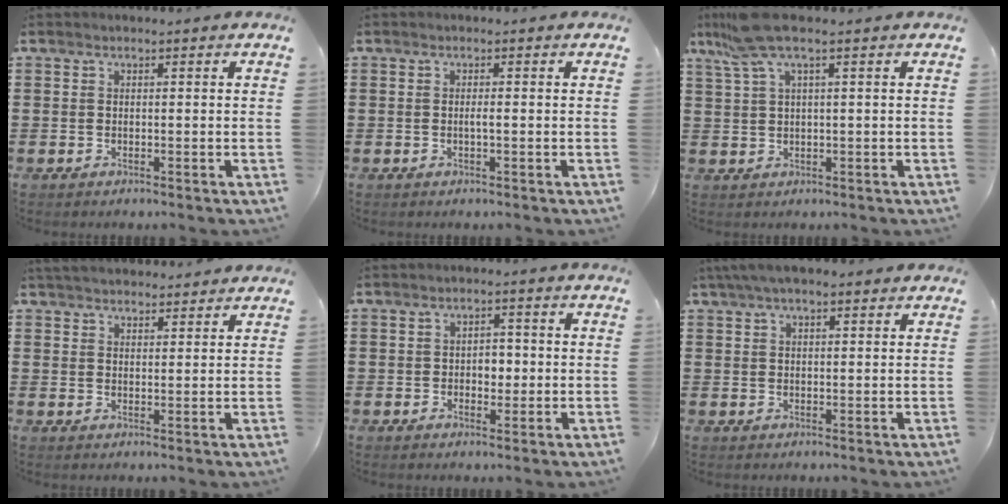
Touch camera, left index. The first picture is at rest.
{"total": 0.8, "force": [-0.2, -0.1, 0.8], "torque": [-0.016, -0.004, -0.004]}
{"total": 6.3, "force": [3.0, 0.8, 5.4], "torque": [-0.133, -0.001, 0.051]}
{"total": 3.1, "force": [3.0, 0.4, 0.3], "torque": [-0.014, -0.002, 0.058]}
{"total": 2.7, "force": [-0.3, 1.8, 2.0], "torque": [-0.033, 0.002, -0.010]}
{"total": 4.0, "force": [2.9, 1.1, 2.6], "torque": [-0.055, 0.006, 0.053]}